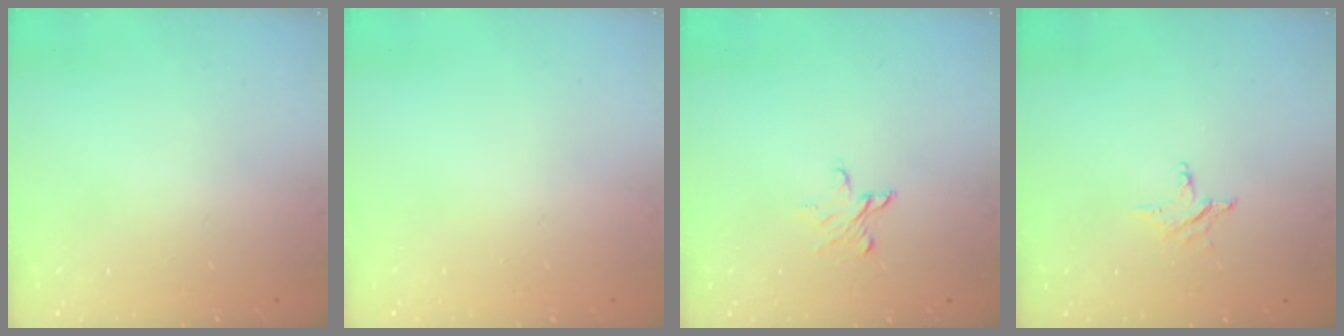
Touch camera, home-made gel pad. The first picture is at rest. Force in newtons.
{"total": 0.0}
{"total": 4.9, "press": 4.9, "slide": 0.5}
{"total": 3.0, "press": 3.0, "slide": 0.3}